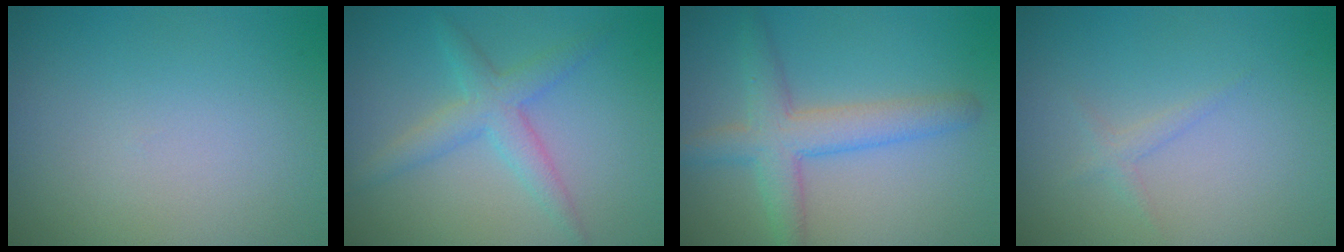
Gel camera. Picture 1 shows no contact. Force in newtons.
{"total": 3.1, "press": 3.1, "slide": 0.1}
{"total": 4.6, "press": 4.6, "slide": 0.1}
{"total": 0.9, "press": 0.9, "slide": 0.1}